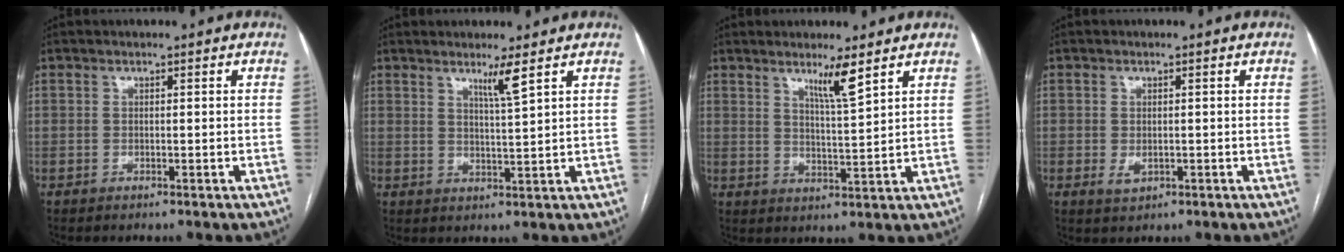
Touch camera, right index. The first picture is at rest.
{"total": 3.4, "force": [2.3, -1.1, 2.3], "torque": [-0.044, -0.014, 0.045]}
{"total": 4.9, "force": [3.4, -0.7, 3.4], "torque": [-0.060, -0.015, 0.061]}
{"total": 1.6, "force": [-0.3, 1.1, 1.1], "torque": [-0.018, -0.003, 0.001]}